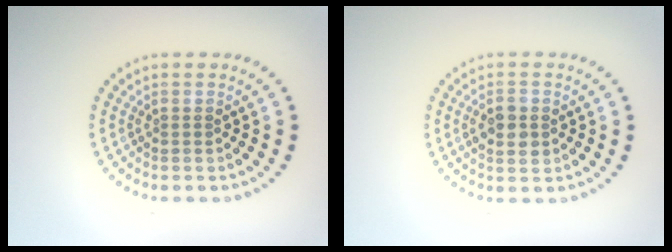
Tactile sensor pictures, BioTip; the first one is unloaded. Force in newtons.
{"total": 2.6, "press": 2.6, "slide": 0.0}